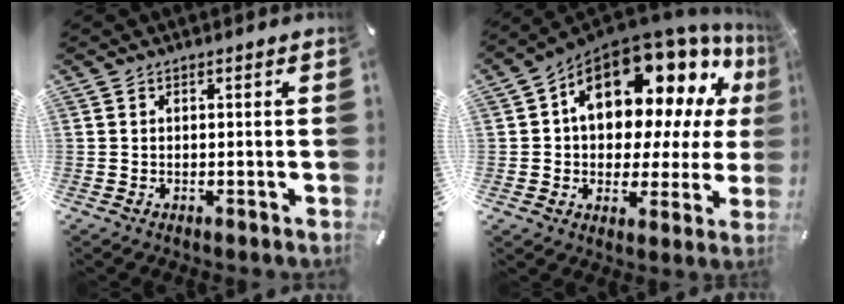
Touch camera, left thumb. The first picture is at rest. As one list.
[{"total": 19.3, "force": [9.3, 11.1, 12.7], "torque": [-0.195, -0.073, 0.154]}]